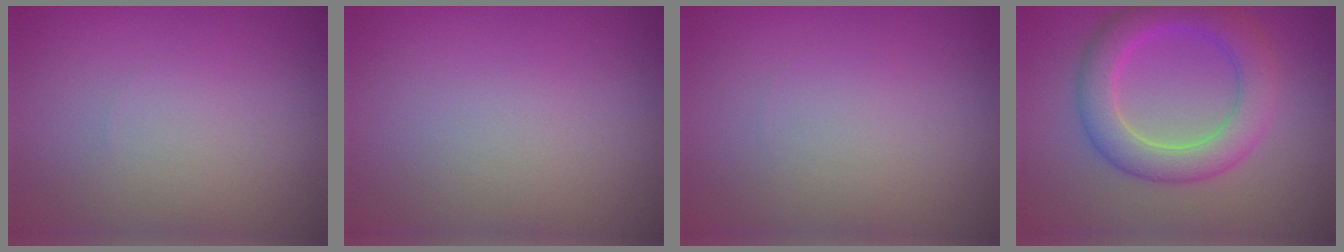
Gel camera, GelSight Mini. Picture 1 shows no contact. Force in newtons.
{"total": 0.0}
{"total": 0.0}
{"total": 5.4, "press": 5.4, "slide": 0.1}